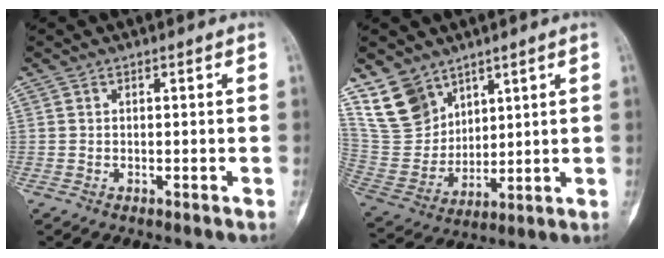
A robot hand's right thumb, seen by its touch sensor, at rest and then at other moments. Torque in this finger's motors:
{"motor_torque": [-0.36, 0.37, 0.01, 0.16, 0.00]}